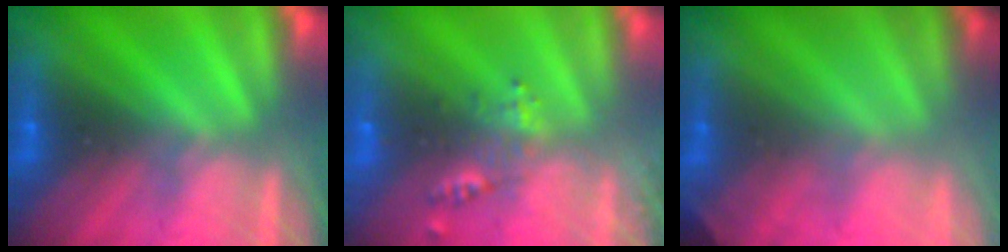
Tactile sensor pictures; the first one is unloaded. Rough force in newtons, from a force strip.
{"total": 2.4}
{"total": 1.9}